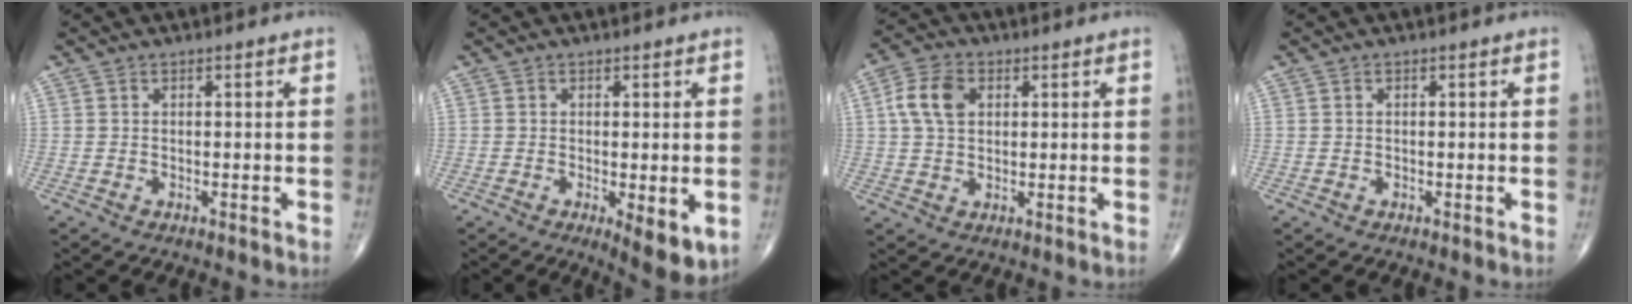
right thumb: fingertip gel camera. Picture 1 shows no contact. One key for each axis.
{"total": 6.5, "fx": -1.5, "fy": 2.1, "fz": 5.9, "tx": -0.084, "ty": -0.020, "tz": -0.020}
{"total": 7.2, "fx": 1.8, "fy": 4.9, "fz": 5.0, "tx": -0.094, "ty": 0.008, "tz": 0.029}
{"total": 0.0}